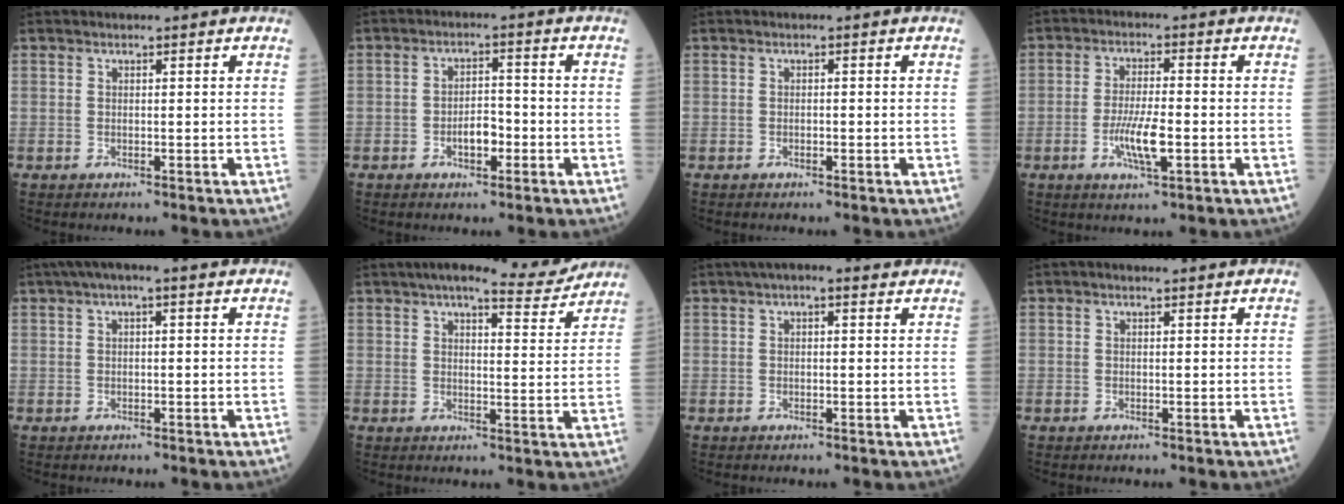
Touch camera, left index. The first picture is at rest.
{"total": 3.9, "force": [-1.8, 1.8, 3.0], "torque": [-0.050, 0.004, -0.033]}
{"total": 0.5, "force": [-0.4, 0.1, 0.2], "torque": [-0.002, -0.002, -0.011]}
{"total": 6.1, "force": [-2.0, 1.0, 5.7], "torque": [-0.115, -0.011, -0.038]}
{"total": 4.9, "force": [2.7, 1.0, 3.9], "torque": [-0.069, 0.038, 0.039]}
{"total": 10.1, "force": [9.1, 1.3, 4.3], "torque": [-0.055, -0.005, 0.109]}
{"total": 4.4, "force": [2.8, 1.4, 3.1], "torque": [-0.050, 0.033, 0.038]}
{"total": 1.1, "force": [0.5, 0.4, 0.8], "torque": [-0.019, 0.009, 0.004]}